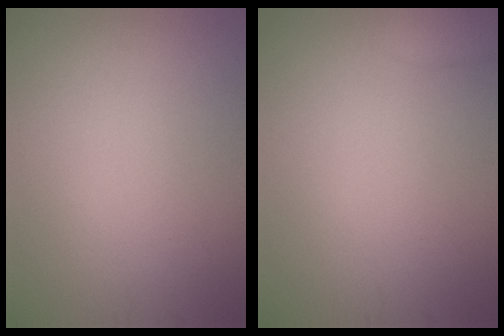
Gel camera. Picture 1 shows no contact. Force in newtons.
{"total": 2.2, "press": 2.2, "slide": 0.1}